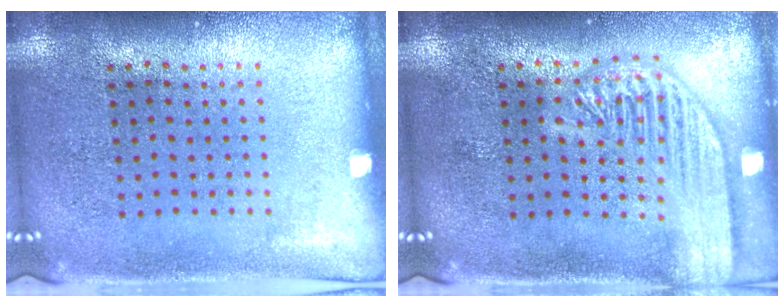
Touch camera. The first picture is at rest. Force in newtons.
{"total": 3.5, "press": 3.4, "slide": 0.5}